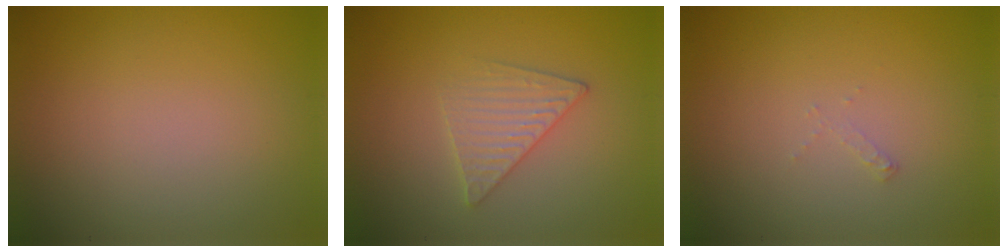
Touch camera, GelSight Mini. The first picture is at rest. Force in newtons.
{"total": 2.6, "press": 2.6, "slide": 0.3}
{"total": 0.5, "press": 0.5, "slide": 0.1}